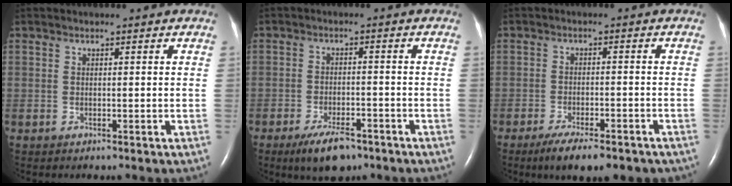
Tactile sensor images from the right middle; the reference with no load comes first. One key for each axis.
{"total": 6.2, "fx": -4.3, "fy": 2.2, "fz": 3.8, "tx": -0.074, "ty": -0.005, "tz": -0.068}
{"total": 10.1, "fx": -7.7, "fy": 2.7, "fz": 5.9, "tx": -0.080, "ty": -0.009, "tz": -0.106}